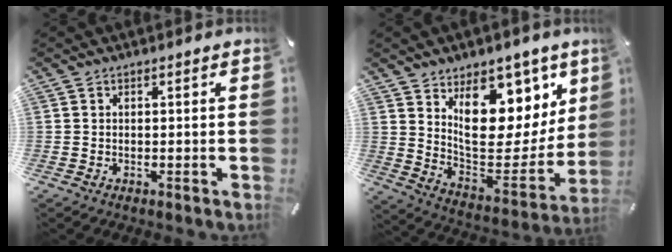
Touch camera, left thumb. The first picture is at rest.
{"total": 18.0, "force": [9.9, 11.2, 10.1], "torque": [-0.120, -0.091, 0.176]}